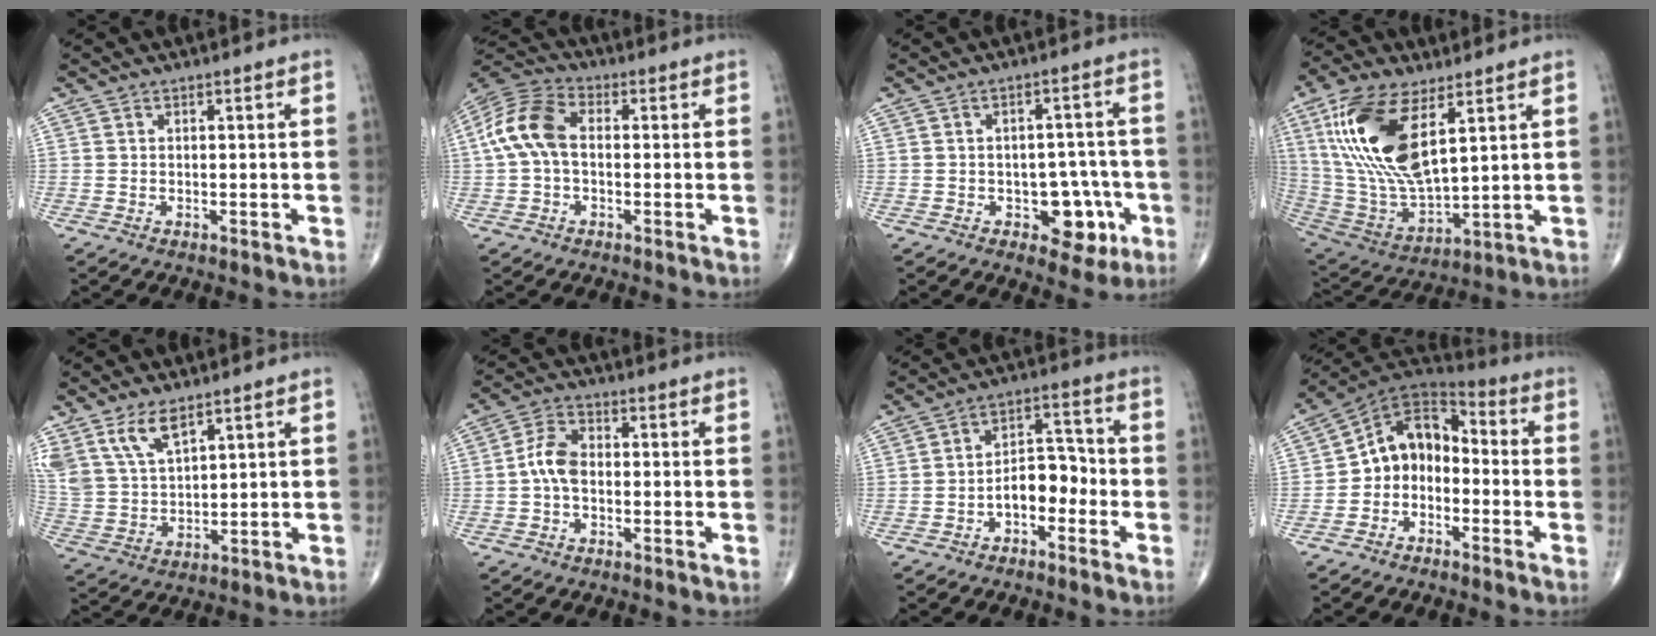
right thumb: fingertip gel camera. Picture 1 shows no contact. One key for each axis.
{"total": 10.4, "fx": 0.2, "fy": 6.6, "fz": 8.0, "tx": -0.168, "ty": 0.031, "tz": -0.006}
{"total": 8.4, "fx": -3.1, "fy": 5.3, "fz": 5.7, "tx": -0.033, "ty": 0.025, "tz": -0.035}
{"total": 20.9, "fx": 7.6, "fy": 9.0, "fz": 17.2, "tx": -0.352, "ty": -0.031, "tz": 0.152}
{"total": 9.4, "fx": 6.2, "fy": 4.2, "fz": 5.8, "tx": -0.110, "ty": -0.019, "tz": 0.135}
{"total": 5.6, "fx": -0.8, "fy": 3.5, "fz": 4.3, "tx": -0.083, "ty": 0.019, "tz": -0.023}
{"total": 7.3, "fx": -2.8, "fy": 4.4, "fz": 5.1, "tx": -0.057, "ty": 0.043, "tz": -0.057}
{"total": 10.3, "fx": -2.5, "fy": 7.8, "fz": 6.2, "tx": -0.077, "ty": 0.064, "tz": -0.062}